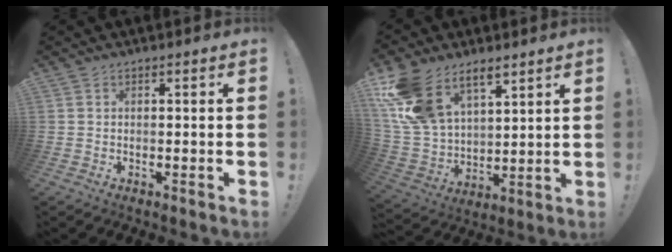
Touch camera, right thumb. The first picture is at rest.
{"total": 16.4, "force": [10.3, 9.6, 8.3], "torque": [-0.175, -0.060, 0.199]}